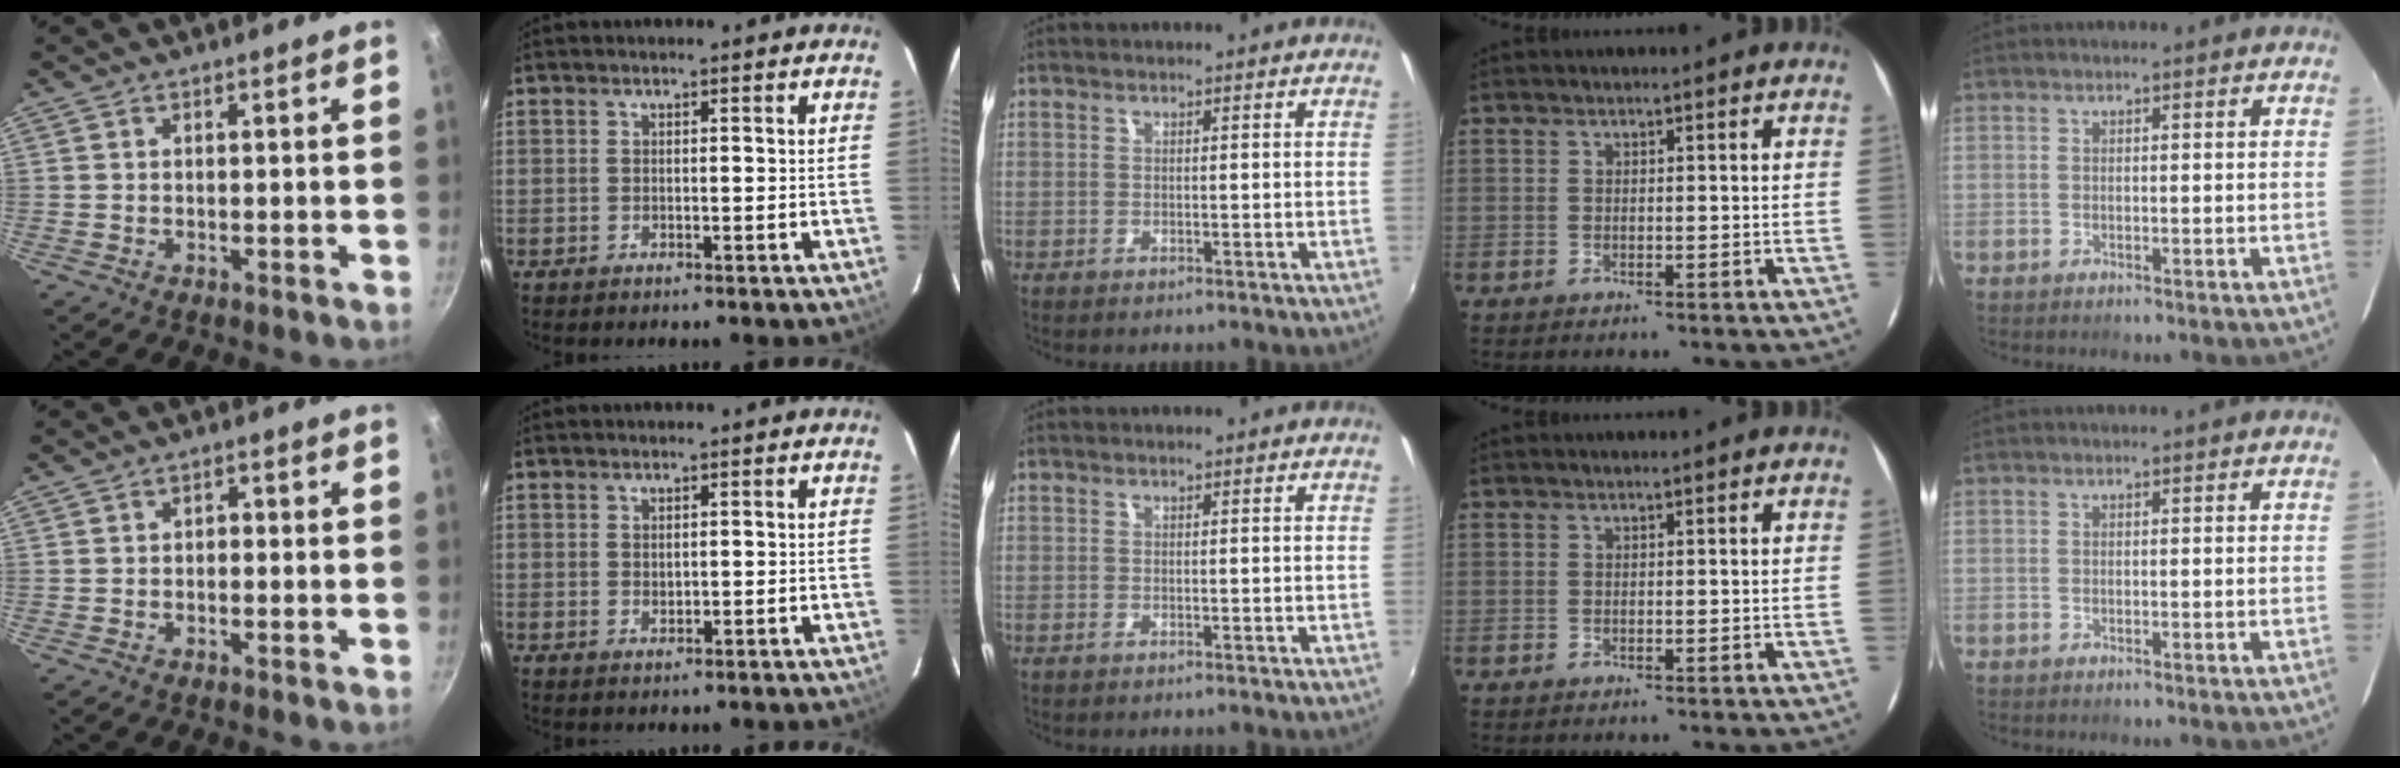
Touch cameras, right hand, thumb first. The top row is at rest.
{"thumb": {"total": 1.3, "force": [-0.3, 1.0, 0.8], "torque": [-0.011, 0.007, -0.007]}, "index": {"total": 0.8, "force": [0.3, 0.7, 0.4], "torque": [-0.003, 0.003, 0.007]}}